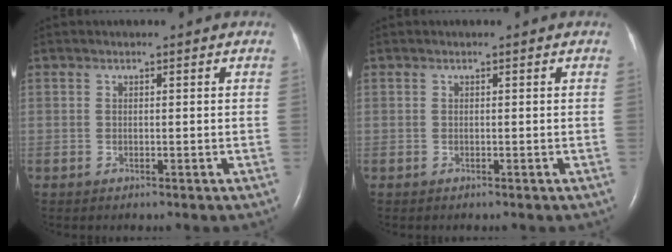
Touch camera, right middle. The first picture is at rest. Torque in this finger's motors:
{"motor_torque": [0.04, -0.01, 0.00, 0.00]}